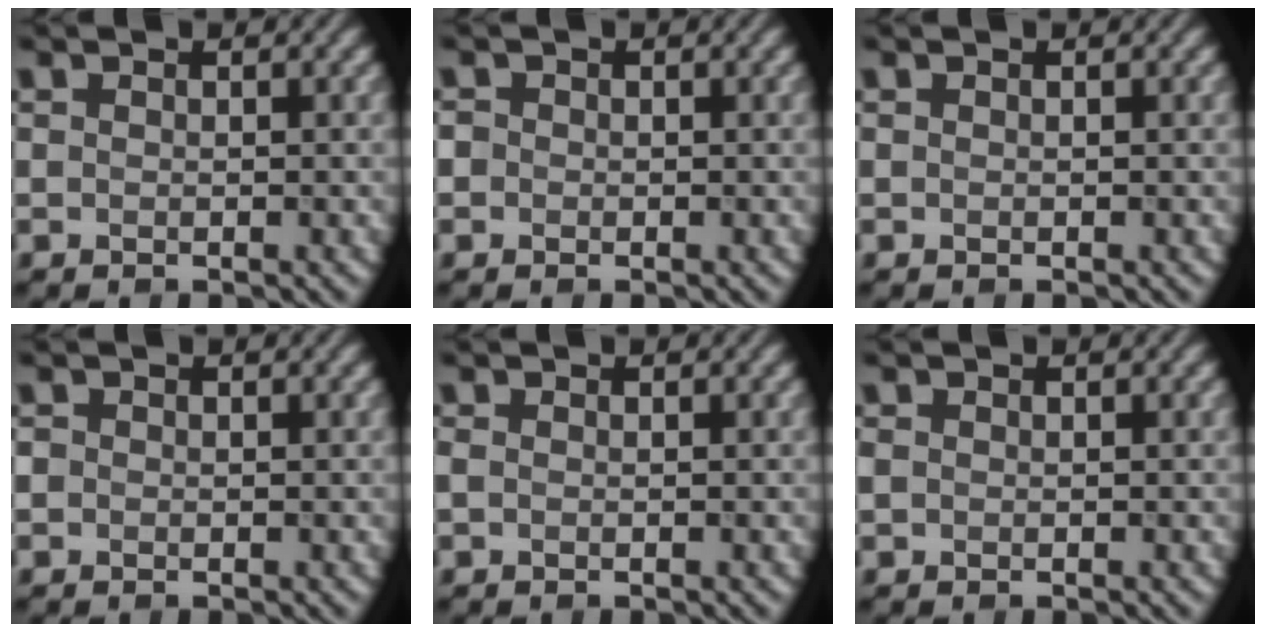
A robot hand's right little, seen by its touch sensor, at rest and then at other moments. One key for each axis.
{"total": 0.8, "fx": -0.1, "fy": 0.8, "fz": 0.2, "tx": 0.001, "ty": -0.002, "tz": -0.004}
{"total": 0.0}
{"total": 0.6, "fx": -0.1, "fy": 0.6, "fz": 0.1, "tx": 0.001, "ty": -0.003, "tz": -0.002}
{"total": 0.7, "fx": -0.2, "fy": 0.5, "fz": 0.4, "tx": -0.012, "ty": -0.001, "tz": -0.006}
{"total": 0.8, "fx": 0.0, "fy": 0.7, "fz": 0.3, "tx": -0.005, "ty": 0.000, "tz": -0.003}